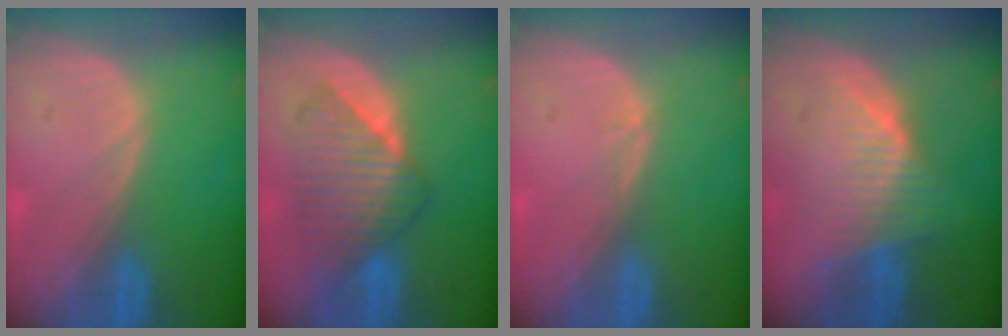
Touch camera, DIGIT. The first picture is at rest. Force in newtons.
{"total": 7.6, "press": 7.5, "slide": 0.7}
{"total": 0.6, "press": 0.4, "slide": 0.4}
{"total": 7.7, "press": 6.9, "slide": 3.5}